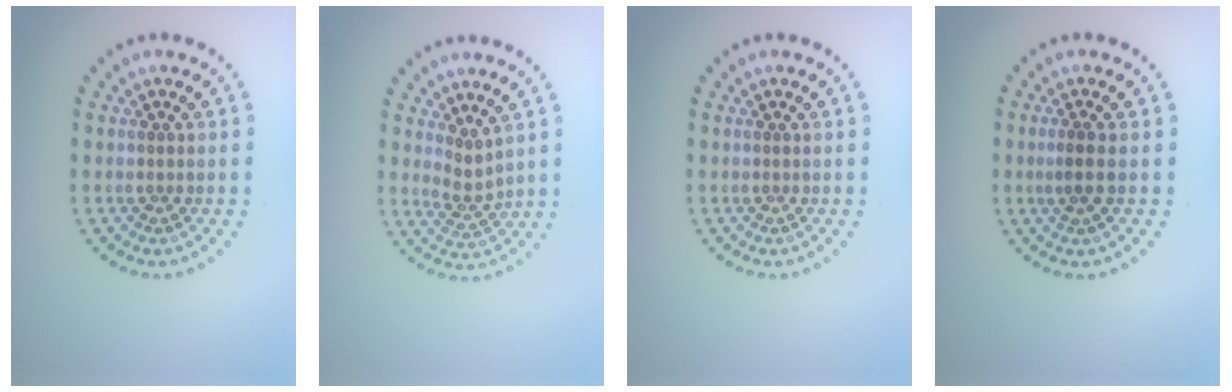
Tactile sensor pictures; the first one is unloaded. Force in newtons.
{"total": 2.0, "press": 1.3, "slide": 1.5}
{"total": 0.0}
{"total": 1.2, "press": 1.0, "slide": 0.8}